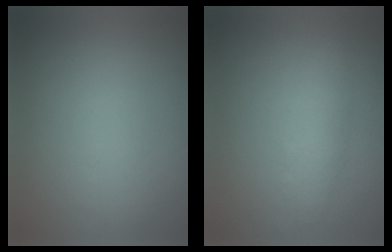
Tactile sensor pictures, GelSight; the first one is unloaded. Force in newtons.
{"total": 2.4}